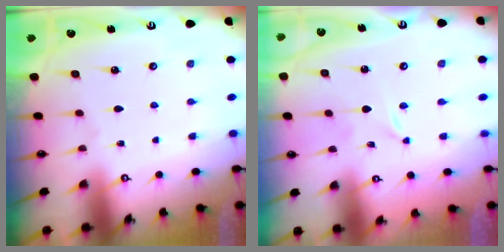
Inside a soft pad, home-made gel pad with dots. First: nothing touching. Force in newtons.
{"total": 0.0}